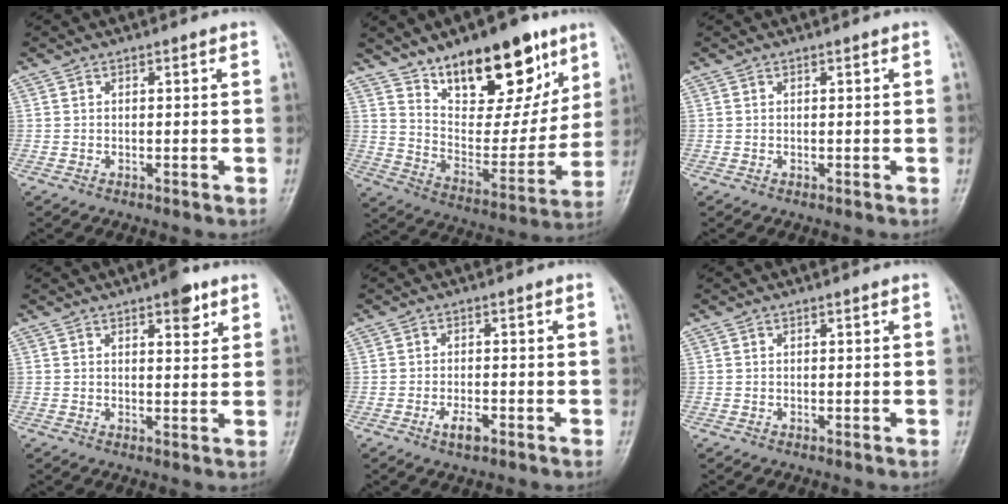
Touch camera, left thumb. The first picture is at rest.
{"total": 22.0, "force": [13.8, 10.1, 13.9], "torque": [-0.153, -0.066, 0.231]}
{"total": 0.0}
{"total": 4.8, "force": [2.9, 1.8, 3.3], "torque": [-0.031, -0.014, 0.037]}
{"total": 3.0, "force": [-1.5, 1.2, 2.2], "torque": [-0.041, 0.006, -0.027]}
{"total": 0.0}